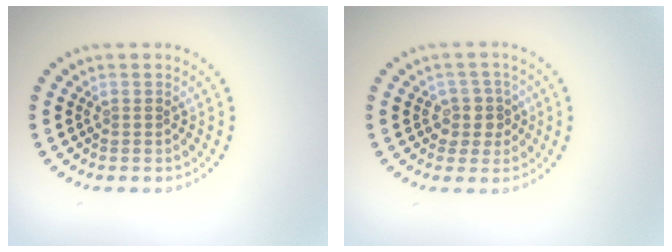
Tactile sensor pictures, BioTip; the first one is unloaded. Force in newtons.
{"total": 2.3, "press": 2.0, "slide": 1.1}